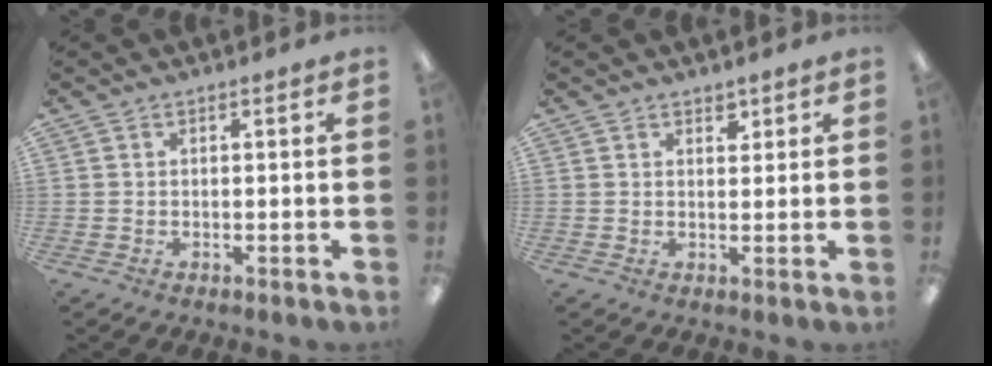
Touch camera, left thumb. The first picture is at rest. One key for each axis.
{"total": 2.1, "fx": 1.7, "fy": 1.1, "fz": 0.7, "tx": 0.001, "ty": -0.007, "tz": 0.028}